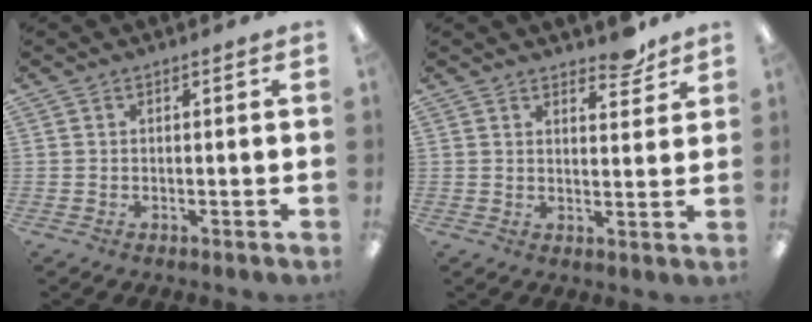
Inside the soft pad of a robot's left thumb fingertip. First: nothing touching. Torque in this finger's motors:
{"motor_torque": [-0.09, 0.00, -0.46, -0.19, 0.03]}